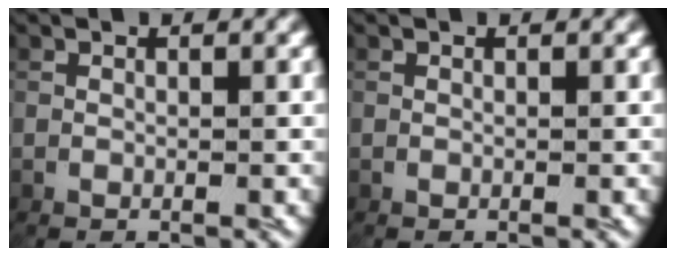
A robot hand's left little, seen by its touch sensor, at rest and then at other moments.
{"total": 0.0}